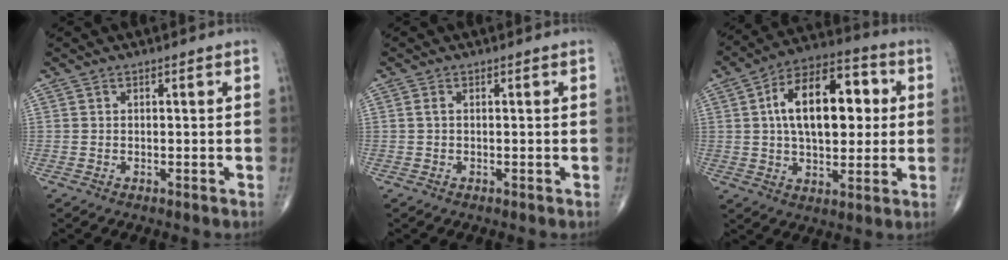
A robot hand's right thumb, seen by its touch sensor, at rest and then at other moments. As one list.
[{"total": 0.7, "force": [0.1, 0.3, 0.6], "torque": [-0.015, 0.000, -0.001]}, {"total": 18.3, "force": [2.9, 9.9, 15.1], "torque": [-0.216, 0.019, 0.041]}]